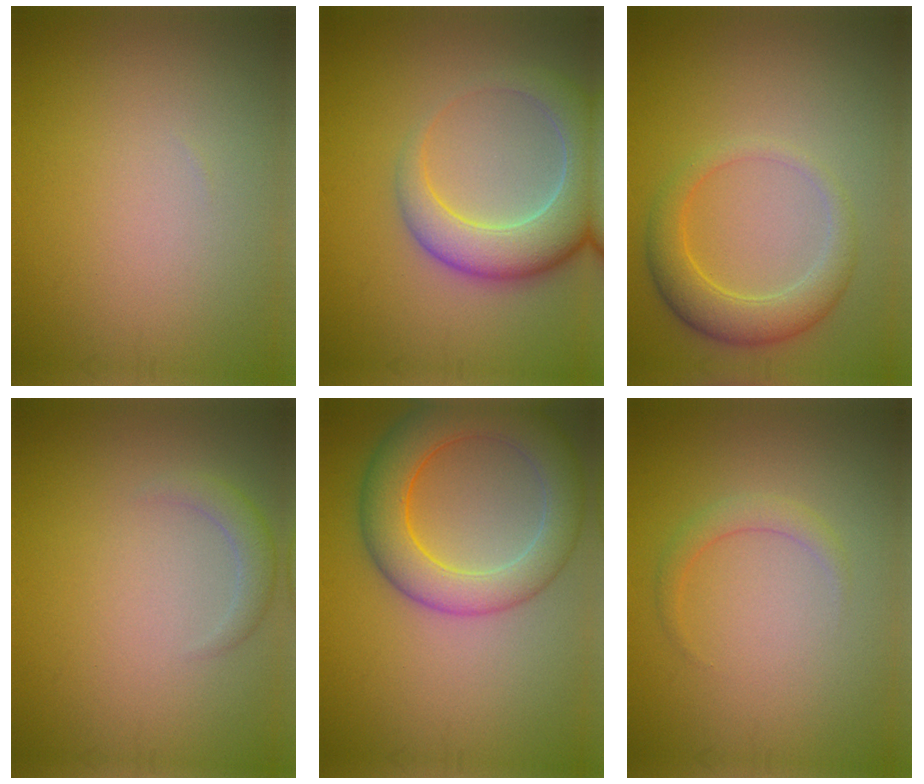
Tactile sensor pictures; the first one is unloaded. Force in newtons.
{"total": 7.0, "press": 7.0, "slide": 0.7}
{"total": 3.9, "press": 3.9, "slide": 0.2}
{"total": 1.7, "press": 1.7, "slide": 0.1}
{"total": 7.3, "press": 7.3, "slide": 0.3}
{"total": 1.5, "press": 1.5, "slide": 0.1}